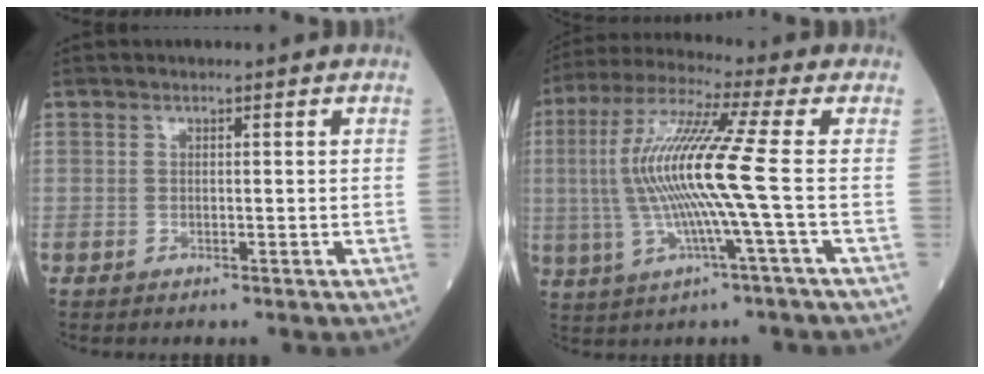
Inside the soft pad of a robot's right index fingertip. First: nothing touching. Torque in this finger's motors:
{"motor_torque": [2.14, 0.00, 1.06, 0.21]}